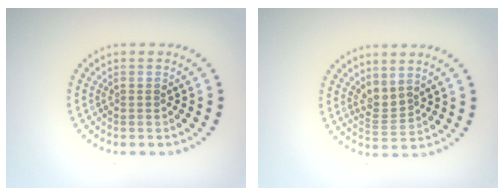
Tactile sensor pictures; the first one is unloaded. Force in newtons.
{"total": 1.9, "press": 1.4, "slide": 1.2}